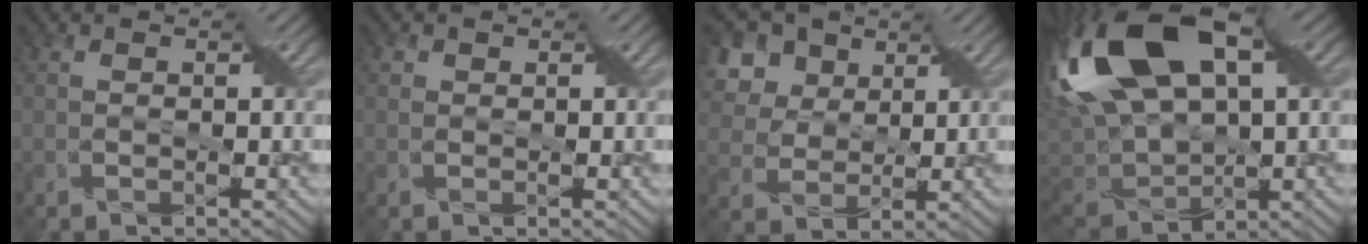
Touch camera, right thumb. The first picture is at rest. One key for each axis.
{"total": 1.2, "fx": 0.3, "fy": 1.1, "fz": 0.1, "tx": 0.006, "ty": -0.001, "tz": 0.005}
{"total": 8.4, "fx": 4.7, "fy": 6.3, "fz": 3.0, "tx": -0.119, "ty": 0.019, "tz": 0.091}
{"total": 18.8, "fx": 5.7, "fy": 11.0, "fz": 14.1, "tx": -0.343, "ty": 0.009, "tz": 0.112}